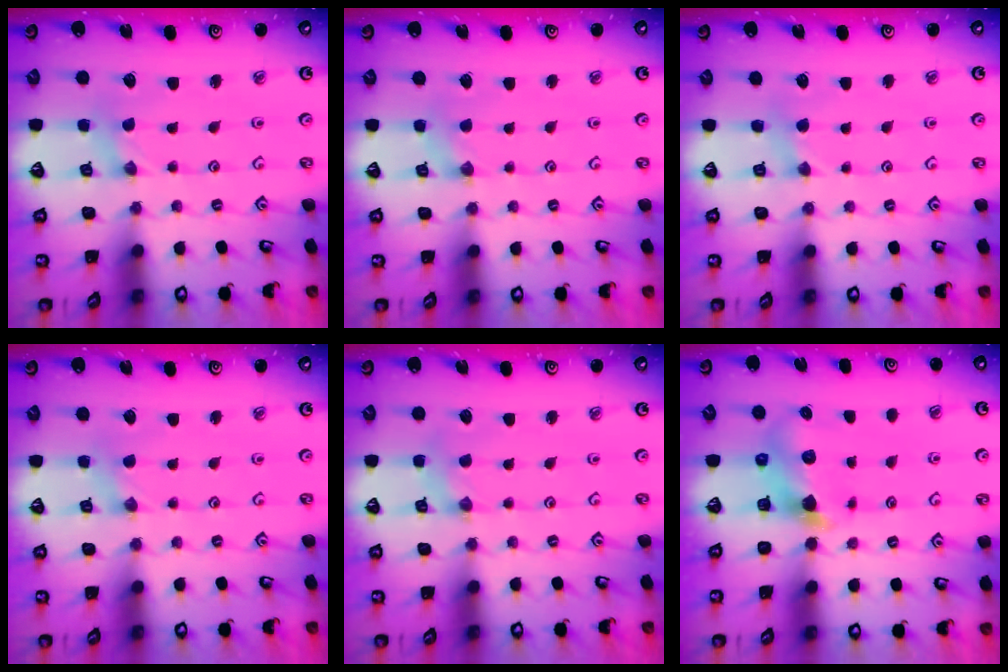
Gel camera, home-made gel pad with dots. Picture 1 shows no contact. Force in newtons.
{"total": 2.0, "press": 2.0, "slide": 0.3}
{"total": 2.5, "press": 2.5, "slide": 0.5}
{"total": 1.1, "press": 1.1, "slide": 0.3}
{"total": 2.4, "press": 2.3, "slide": 0.3}
{"total": 6.2, "press": 6.1, "slide": 0.6}